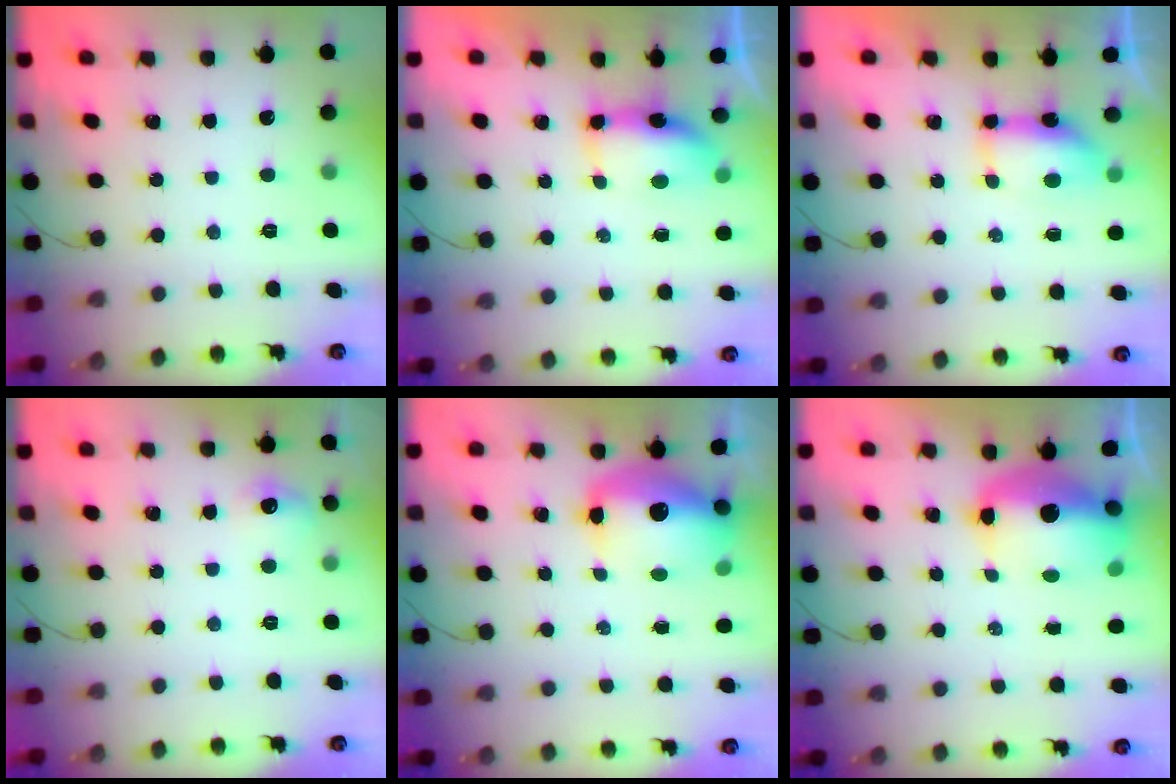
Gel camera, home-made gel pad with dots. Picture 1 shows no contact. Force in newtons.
{"total": 7.4, "press": 7.0, "slide": 2.3}
{"total": 11.7, "press": 8.5, "slide": 8.1}
{"total": 6.9, "press": 6.7, "slide": 1.4}
{"total": 13.8, "press": 13.3, "slide": 3.4}
{"total": 13.1, "press": 12.9, "slide": 2.7}